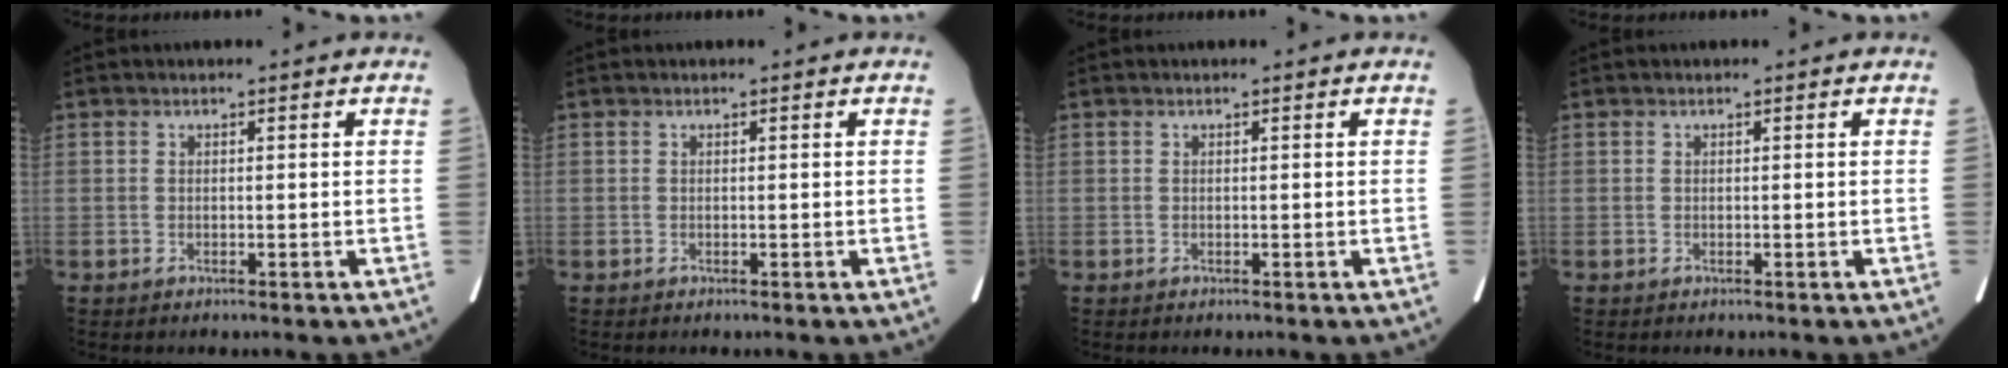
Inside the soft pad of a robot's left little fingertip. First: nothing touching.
{"total": 0.0}
{"total": 0.0}
{"total": 0.0}